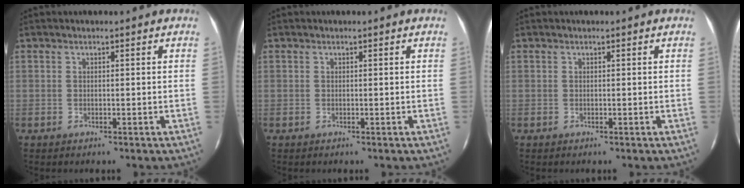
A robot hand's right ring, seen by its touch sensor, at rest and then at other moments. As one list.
[{"total": 0.0}, {"total": 0.0}]